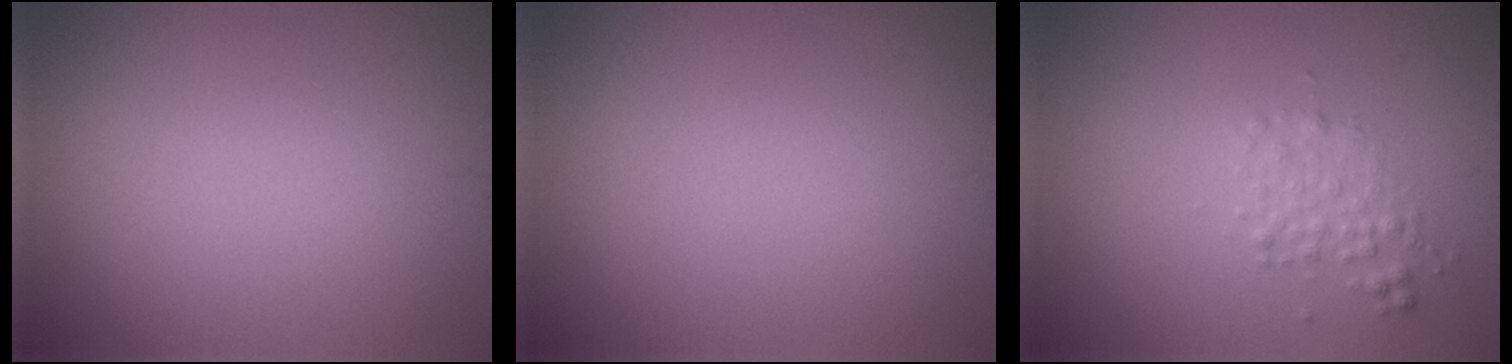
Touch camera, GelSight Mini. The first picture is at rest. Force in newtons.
{"total": 0.0}
{"total": 1.7, "press": 1.7, "slide": 0.1}